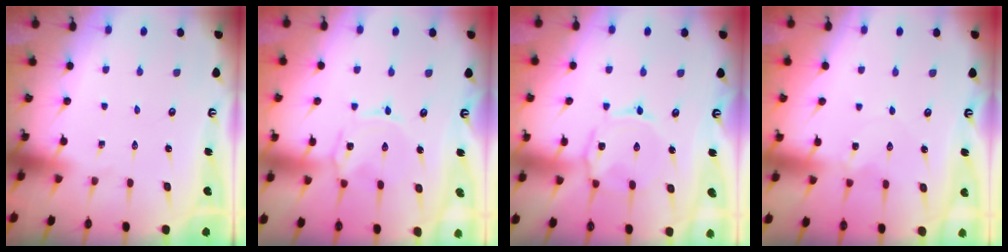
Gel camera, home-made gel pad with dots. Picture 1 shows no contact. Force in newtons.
{"total": 1.2, "press": 1.1, "slide": 0.4}
{"total": 2.9, "press": 2.9, "slide": 0.5}
{"total": 1.0, "press": 1.0, "slide": 0.3}